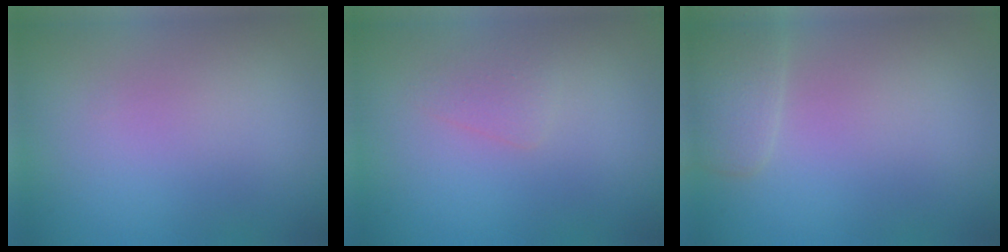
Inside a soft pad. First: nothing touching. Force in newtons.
{"total": 1.2, "press": 1.2, "slide": 0.0}
{"total": 2.1, "press": 2.1, "slide": 0.1}